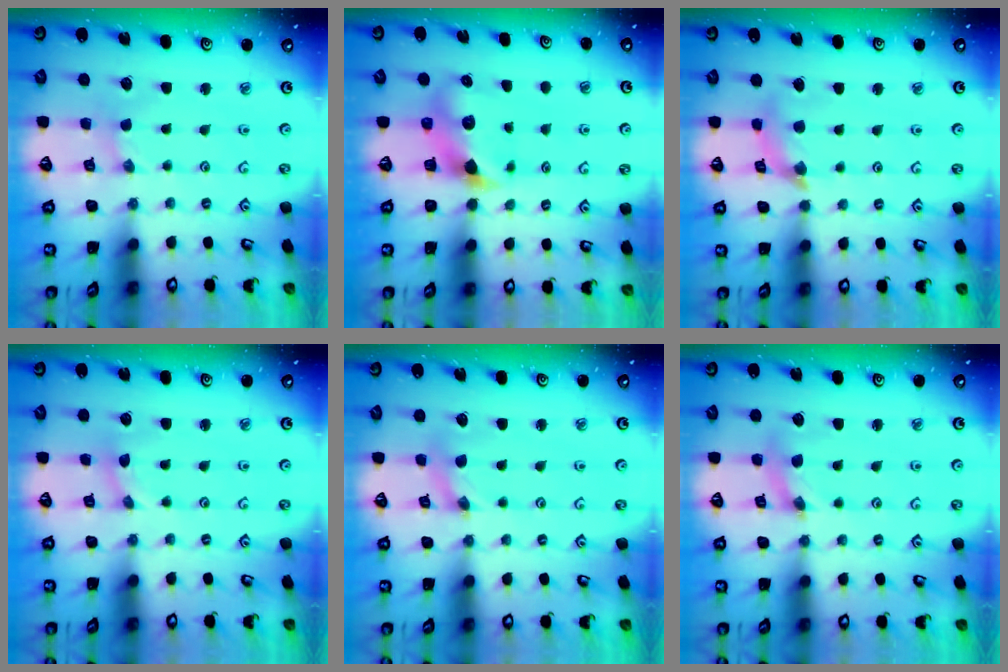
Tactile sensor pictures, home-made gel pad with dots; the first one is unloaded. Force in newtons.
{"total": 6.9, "press": 6.9, "slide": 0.9}
{"total": 8.4, "press": 8.4, "slide": 0.9}
{"total": 1.1, "press": 1.1, "slide": 0.1}
{"total": 1.6, "press": 1.6, "slide": 0.3}
{"total": 3.0, "press": 3.0, "slide": 0.3}